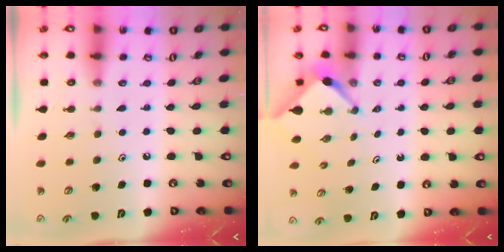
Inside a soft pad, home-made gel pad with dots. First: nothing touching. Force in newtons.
{"total": 2.6, "press": 2.6, "slide": 0.3}